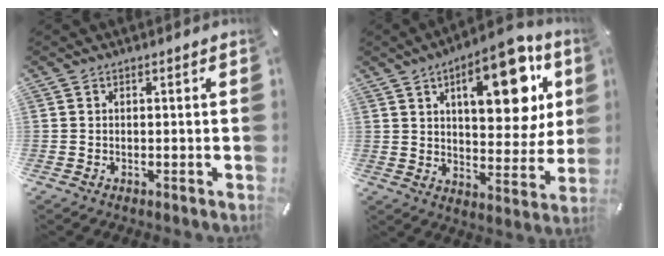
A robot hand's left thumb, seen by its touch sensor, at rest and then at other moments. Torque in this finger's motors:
{"motor_torque": [0.70, 0.71, 1.76, -0.63, 0.17]}